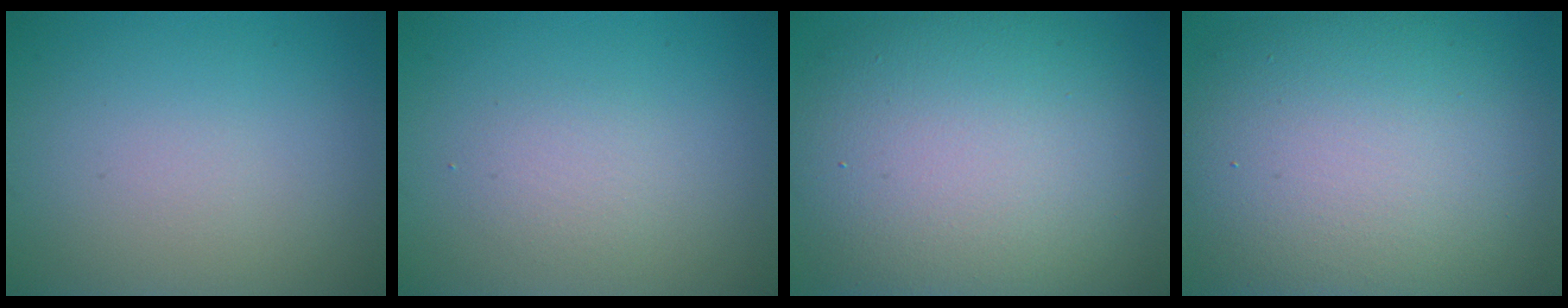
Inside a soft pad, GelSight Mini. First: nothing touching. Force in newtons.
{"total": 1.5, "press": 1.5, "slide": 0.1}
{"total": 13.4, "press": 13.4, "slide": 1.0}
{"total": 13.8, "press": 13.8, "slide": 1.1}